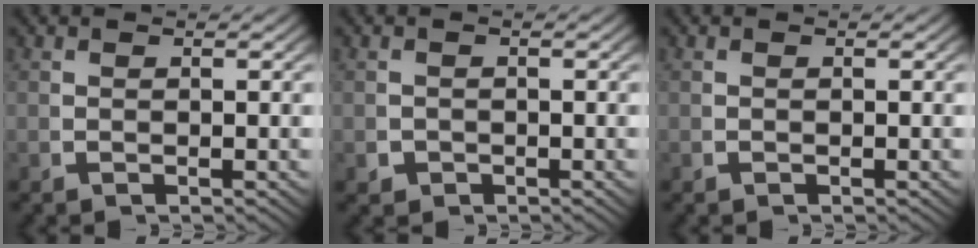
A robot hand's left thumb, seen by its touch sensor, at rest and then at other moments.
{"total": 1.4, "force": [-0.6, 1.2, 0.3], "torque": [-0.008, -0.009, -0.006]}
{"total": 0.0}